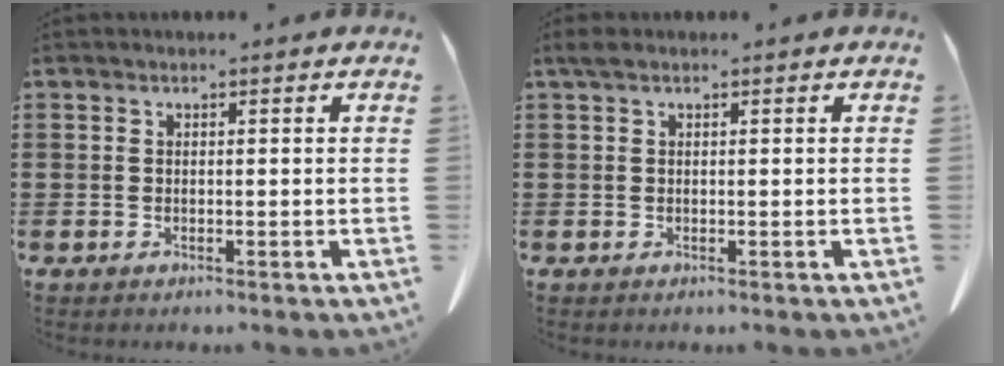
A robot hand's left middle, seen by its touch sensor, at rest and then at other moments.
{"total": 1.0, "force": [0.4, 0.5, 0.7], "torque": [-0.018, 0.002, 0.007]}